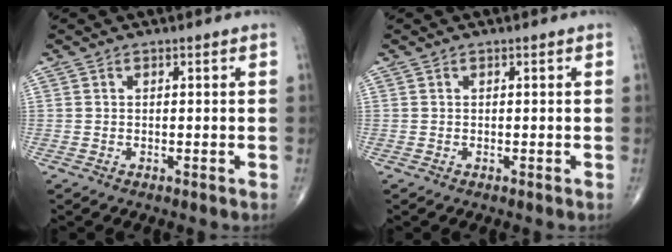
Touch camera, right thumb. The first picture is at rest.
{"total": 0.0}